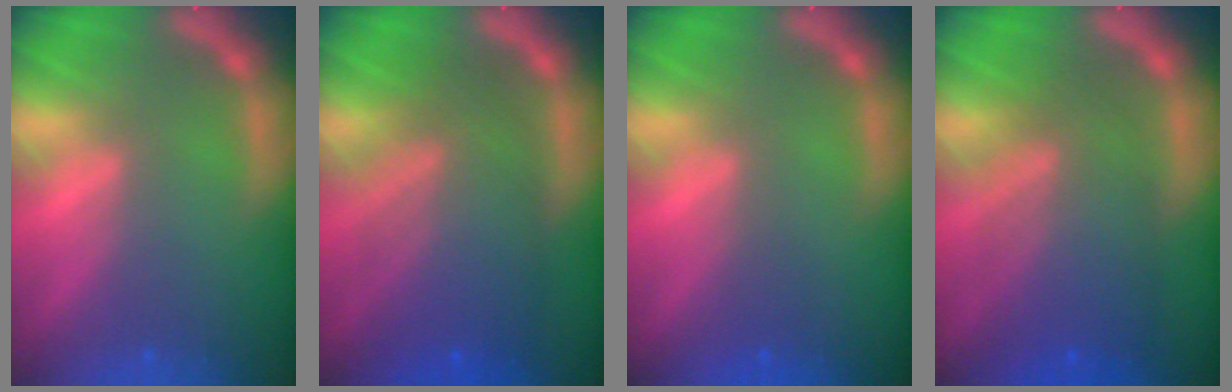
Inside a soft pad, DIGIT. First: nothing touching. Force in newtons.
{"total": 9.0}
{"total": 0.9}
{"total": 8.1}